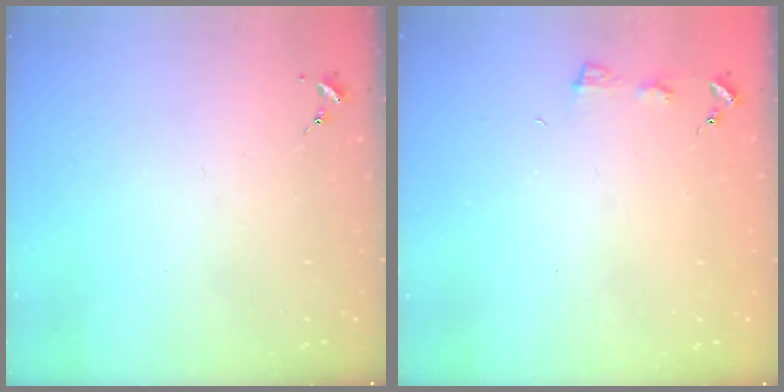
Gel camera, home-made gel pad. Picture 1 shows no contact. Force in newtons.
{"total": 3.6, "press": 3.6, "slide": 0.4}